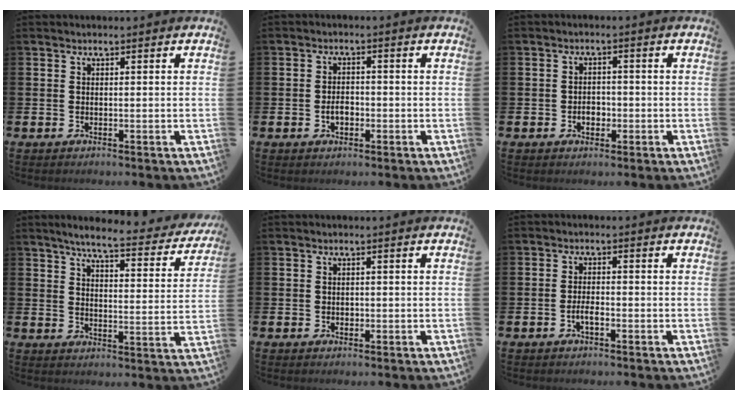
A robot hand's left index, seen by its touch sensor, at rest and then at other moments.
{"total": 2.4, "force": [-0.7, 1.6, 1.7], "torque": [-0.022, -0.001, -0.016]}
{"total": 2.2, "force": [-0.7, 1.7, 1.2], "torque": [-0.007, -0.003, -0.019]}
{"total": 5.9, "force": [5.3, 0.6, 2.5], "torque": [-0.057, -0.037, 0.084]}
{"total": 0.8, "force": [-0.1, 0.7, 0.2], "torque": [-0.005, 0.006, -0.003]}
{"total": 2.0, "force": [-0.8, 0.8, 1.7], "torque": [-0.032, 0.003, -0.016]}